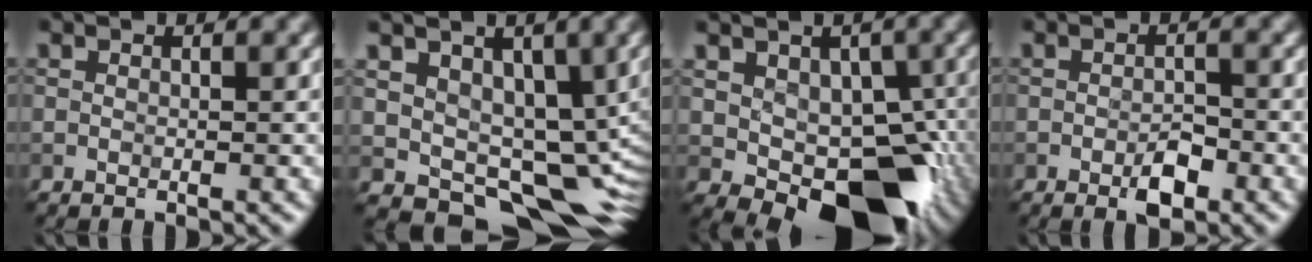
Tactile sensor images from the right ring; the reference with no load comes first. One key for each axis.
{"total": 7.3, "fx": -0.3, "fy": 5.1, "fz": 5.2, "tx": -0.061, "ty": -0.023, "tz": 0.000}
{"total": 8.9, "fx": -1.7, "fy": 5.6, "fz": 6.7, "tx": -0.083, "ty": -0.001, "tz": -0.023}
{"total": 1.9, "fx": -0.8, "fy": 0.6, "fz": 1.6, "tx": -0.025, "ty": 0.001, "tz": -0.014}